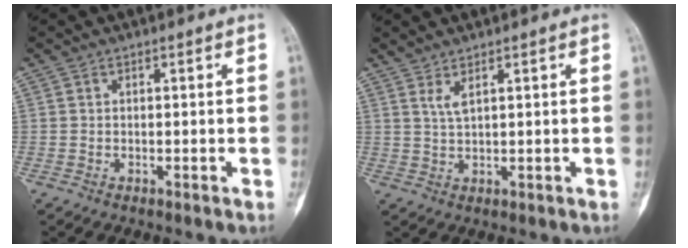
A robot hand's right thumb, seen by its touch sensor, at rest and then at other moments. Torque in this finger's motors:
{"motor_torque": [-0.02, 0.02, -0.01, -0.33, 0.02]}